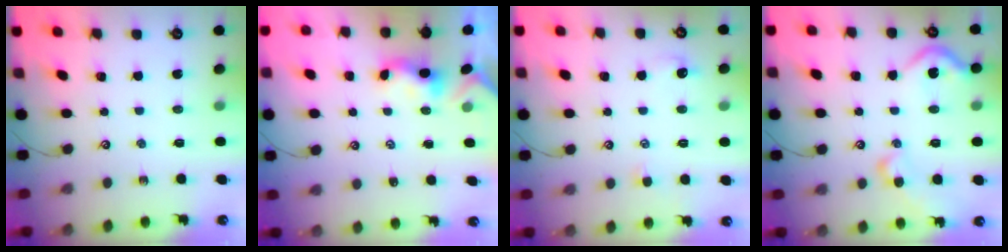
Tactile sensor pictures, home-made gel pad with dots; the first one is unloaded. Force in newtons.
{"total": 1.0, "press": 0.9, "slide": 0.4}
{"total": 0.8, "press": 0.3, "slide": 0.7}
{"total": 9.9, "press": 9.8, "slide": 1.4}